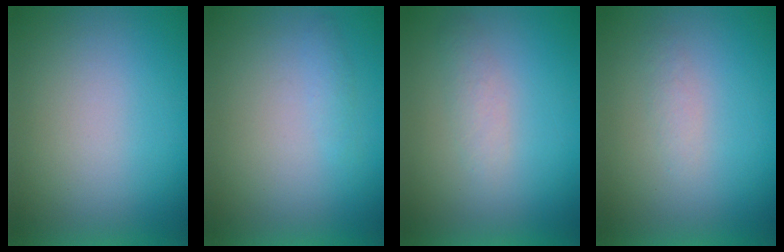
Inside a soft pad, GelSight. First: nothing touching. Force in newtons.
{"total": 1.4}
{"total": 1.9}
{"total": 1.3}